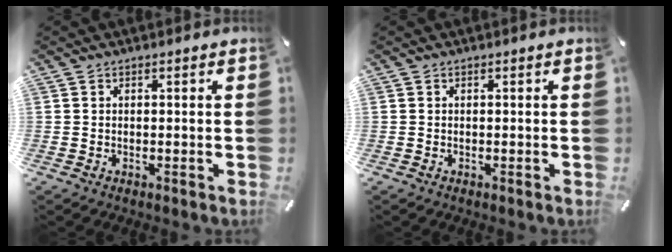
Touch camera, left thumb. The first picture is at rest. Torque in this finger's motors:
{"motor_torque": [-0.16, 0.08, -0.07, -0.03, -0.01]}